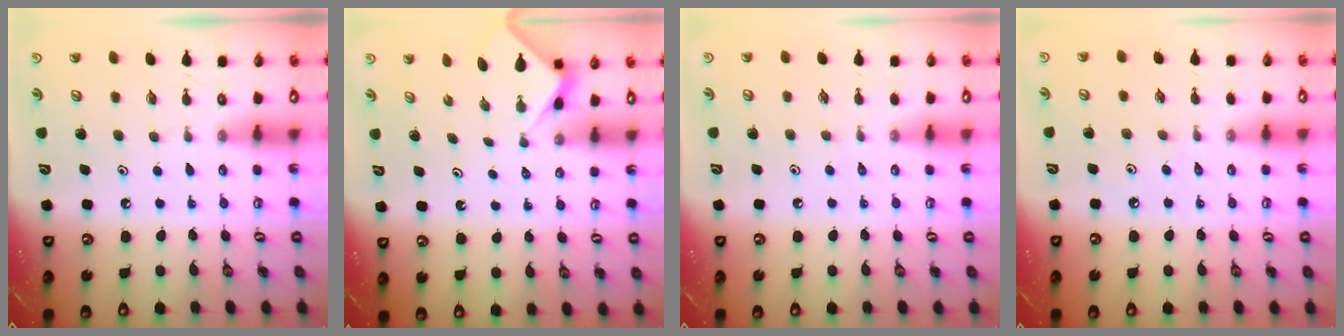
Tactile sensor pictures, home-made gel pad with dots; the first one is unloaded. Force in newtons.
{"total": 2.0, "press": 1.9, "slide": 0.4}
{"total": 2.1, "press": 2.1, "slide": 0.4}
{"total": 2.9, "press": 2.9, "slide": 0.6}